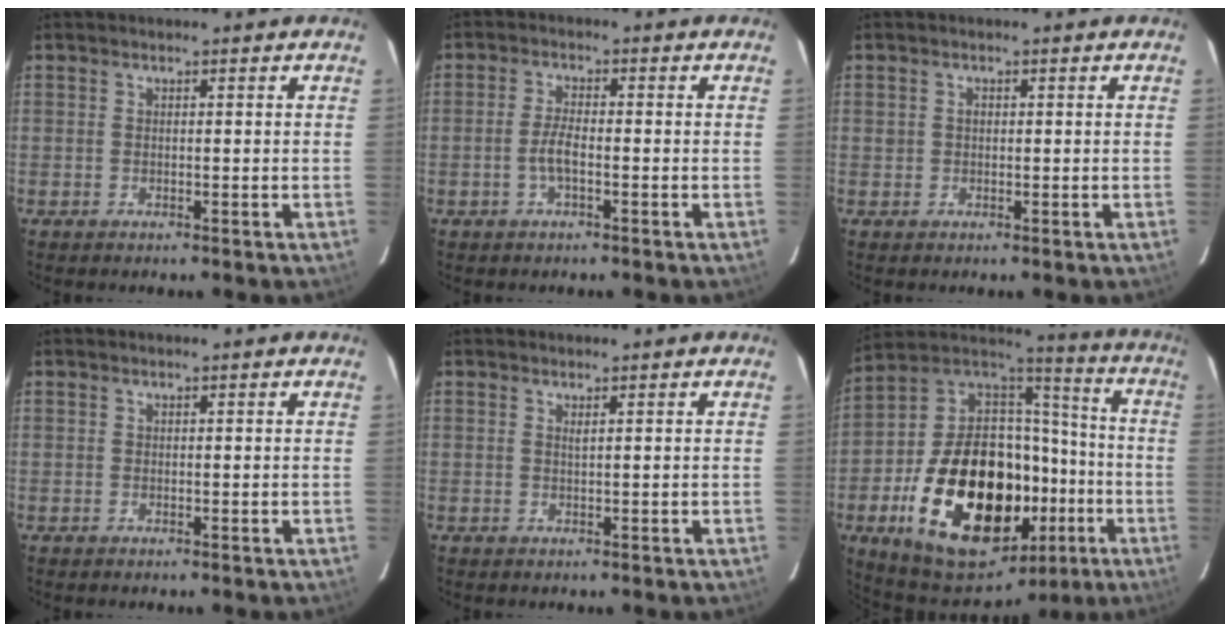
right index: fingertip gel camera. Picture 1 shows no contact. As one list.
[{"total": 3.1, "force": [-1.1, 0.7, 2.8], "torque": [-0.061, 0.004, -0.021]}, {"total": 1.0, "force": [0.1, 1.0, 0.3], "torque": [-0.001, 0.003, 0.002]}, {"total": 0.0}, {"total": 0.6, "force": [0.4, -0.1, 0.3], "torque": [-0.005, 0.001, 0.008]}, {"total": 35.1, "force": [-12.0, 21.2, 25.2], "torque": [-0.475, 0.028, -0.168]}]